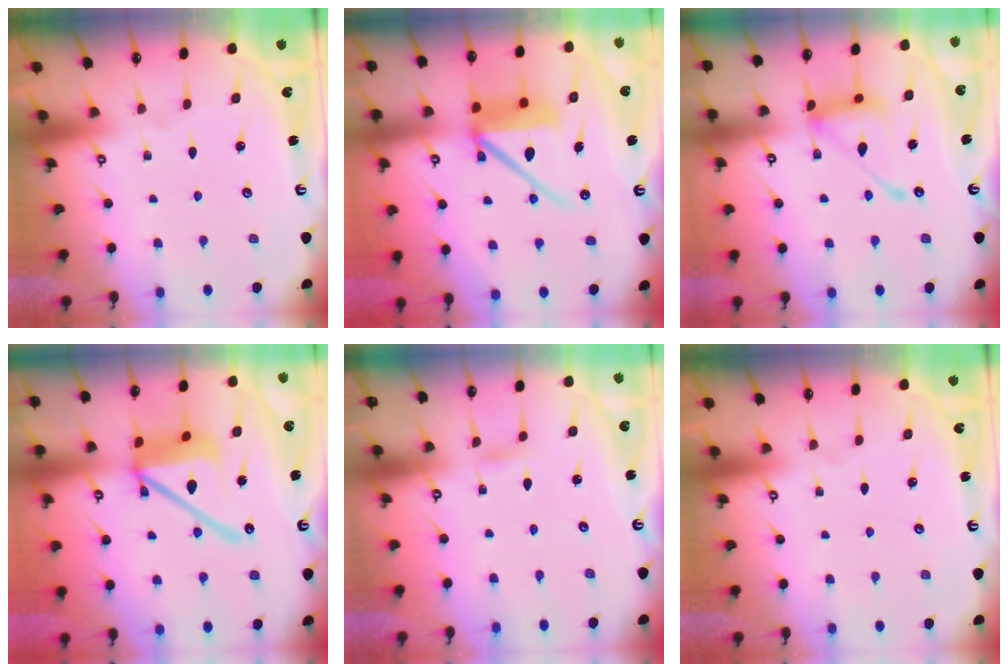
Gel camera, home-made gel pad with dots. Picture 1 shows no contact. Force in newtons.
{"total": 12.8, "press": 12.7, "slide": 1.6}
{"total": 14.9, "press": 14.8, "slide": 1.3}
{"total": 15.7, "press": 15.6, "slide": 1.7}
{"total": 2.8, "press": 2.7, "slide": 0.3}
{"total": 0.0}